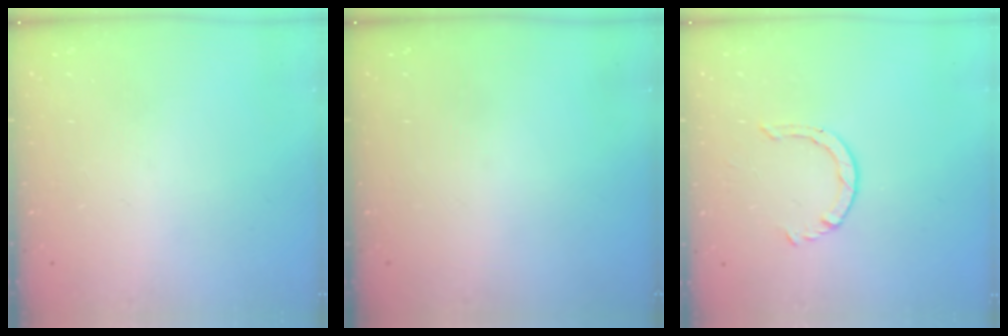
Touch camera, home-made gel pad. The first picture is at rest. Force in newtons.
{"total": 0.0}
{"total": 2.6, "press": 2.6, "slide": 0.3}